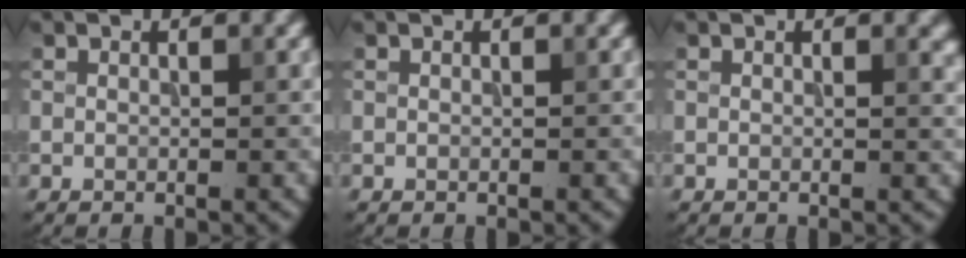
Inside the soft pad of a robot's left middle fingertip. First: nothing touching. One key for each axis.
{"total": 0.0}
{"total": 1.0, "fx": 0.6, "fy": 0.2, "fz": 0.7, "tx": -0.008, "ty": -0.004, "tz": 0.011}